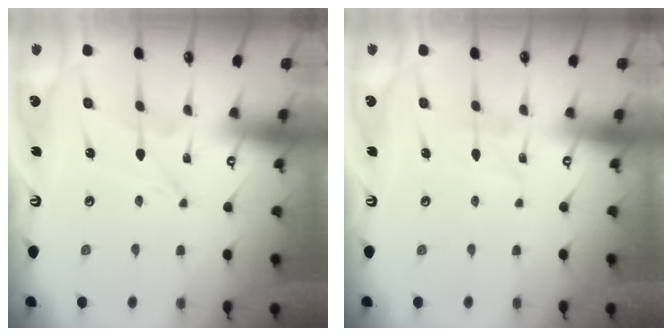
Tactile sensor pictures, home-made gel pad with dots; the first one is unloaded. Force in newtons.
{"total": 2.0, "press": 2.0, "slide": 0.2}